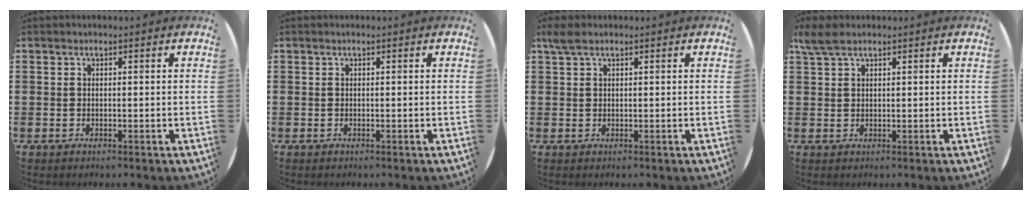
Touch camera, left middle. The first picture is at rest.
{"total": 0.0}
{"total": 1.6, "force": [1.2, 0.5, 0.9], "torque": [-0.019, 0.005, 0.022]}
{"total": 2.8, "force": [2.1, 1.0, 1.5], "torque": [-0.034, 0.006, 0.039]}